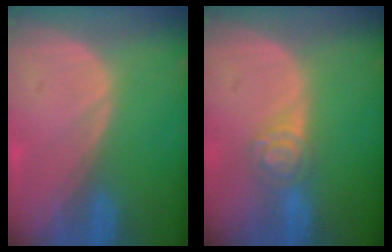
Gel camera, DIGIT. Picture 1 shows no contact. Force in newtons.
{"total": 4.1, "press": 3.9, "slide": 1.2}